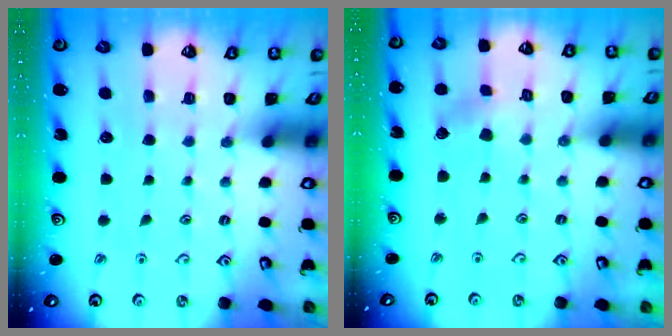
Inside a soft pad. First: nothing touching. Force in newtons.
{"total": 2.4, "press": 2.2, "slide": 0.9}